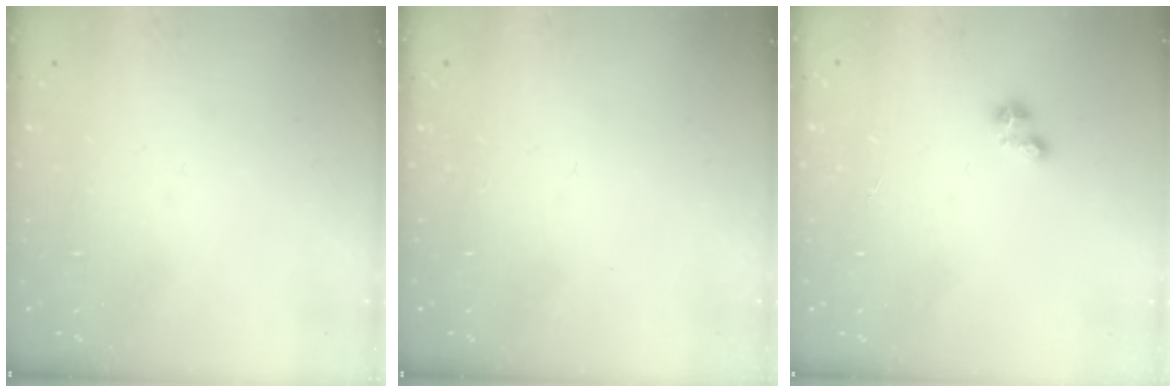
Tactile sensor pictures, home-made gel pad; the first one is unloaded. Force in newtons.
{"total": 0.0}
{"total": 1.9, "press": 1.8, "slide": 0.2}